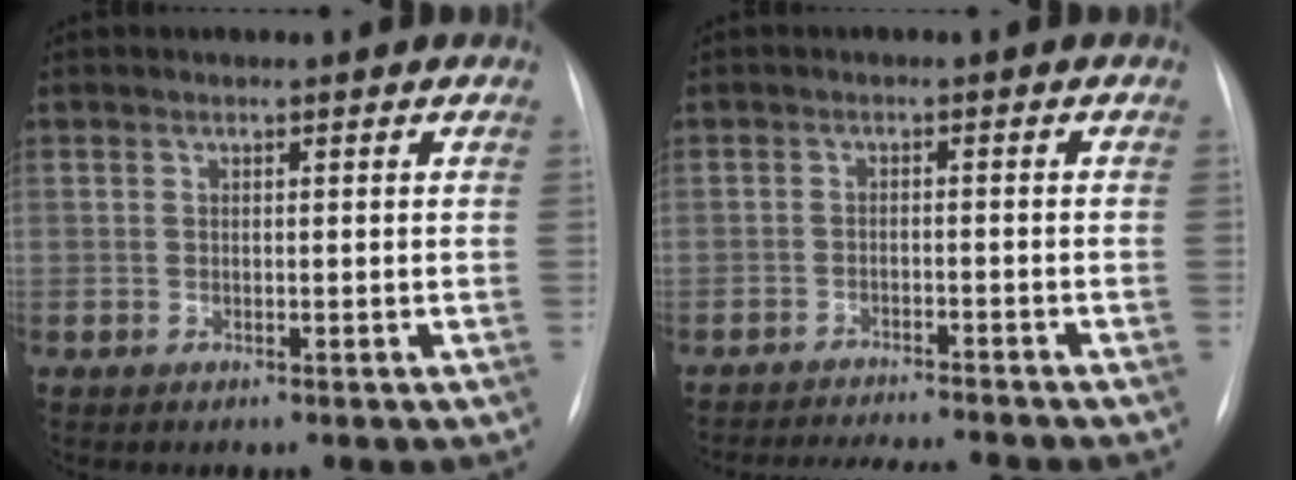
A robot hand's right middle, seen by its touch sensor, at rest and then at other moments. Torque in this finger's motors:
{"motor_torque": [0.33, -0.49, 0.25, 0.08]}